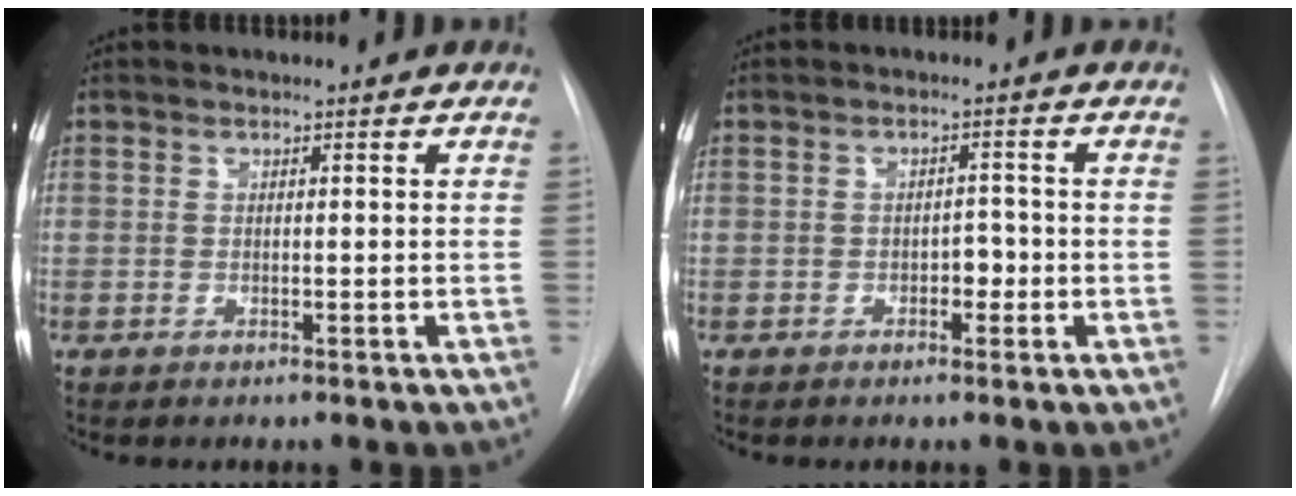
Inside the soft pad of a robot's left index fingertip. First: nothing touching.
{"total": 2.1, "force": [-0.8, 1.3, 1.5], "torque": [-0.015, 0.006, -0.012]}